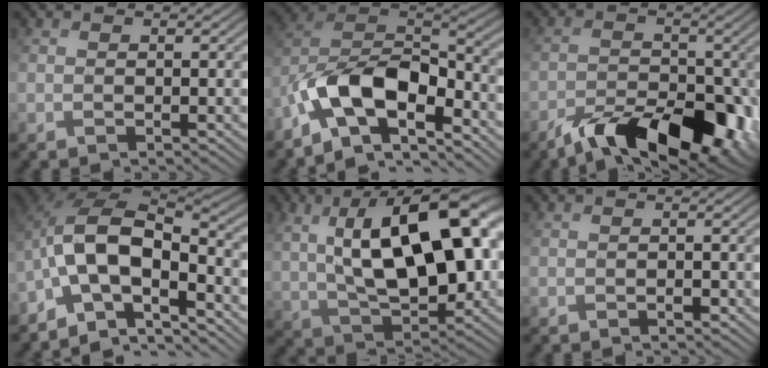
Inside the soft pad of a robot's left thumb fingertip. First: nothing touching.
{"total": 12.7, "force": [-7.1, 5.4, 9.0], "torque": [-0.174, -0.005, -0.155]}
{"total": 10.8, "force": [-6.5, 4.9, 7.1], "torque": [-0.102, -0.014, -0.110]}
{"total": 12.0, "force": [-4.7, 5.5, 9.5], "torque": [-0.182, -0.002, -0.104]}
{"total": 16.8, "force": [3.4, 8.4, 14.2], "torque": [-0.234, 0.017, 0.048]}
{"total": 0.5, "force": [-0.3, 0.2, 0.4], "torque": [-0.005, 0.000, -0.003]}